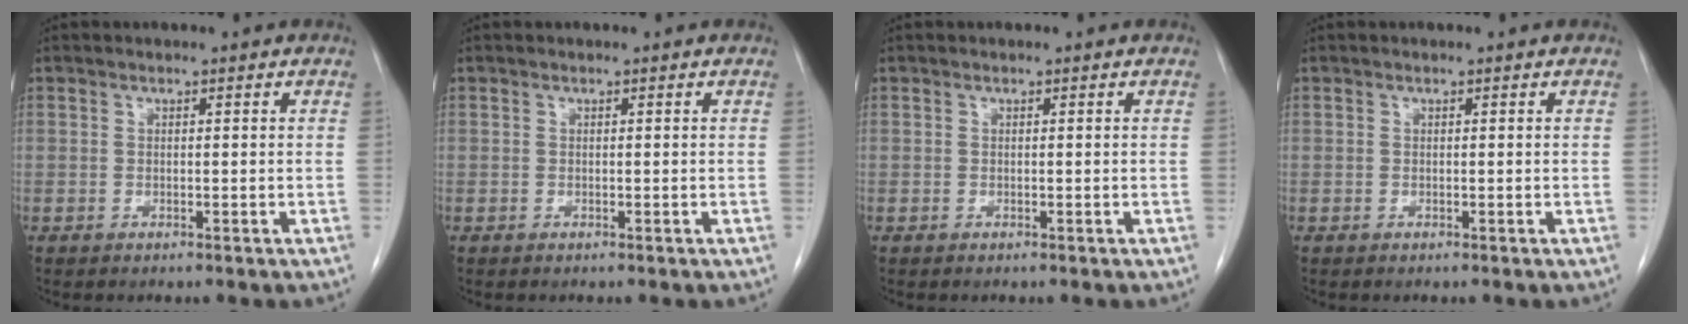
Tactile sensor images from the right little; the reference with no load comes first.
{"total": 0.0}
{"total": 0.0}
{"total": 0.0}